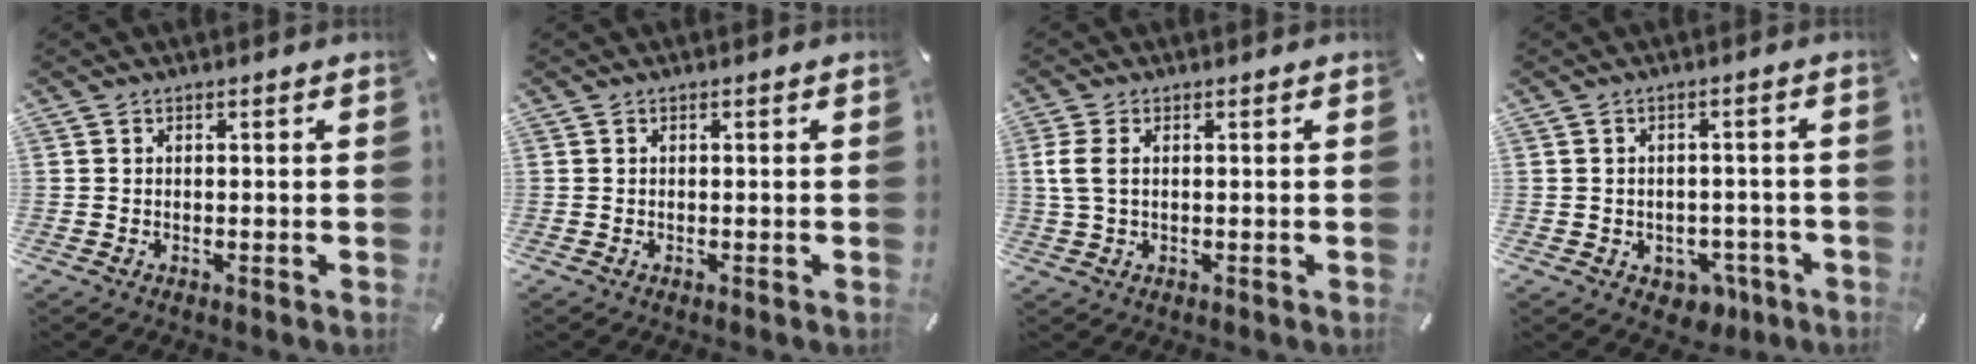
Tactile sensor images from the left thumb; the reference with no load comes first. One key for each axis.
{"total": 0.0}
{"total": 3.9, "fx": 0.6, "fy": 1.9, "fz": 3.3, "tx": -0.081, "ty": -0.001, "tz": 0.007}
{"total": 4.6, "fx": -1.6, "fy": 3.9, "fz": 1.7, "tx": -0.022, "ty": 0.014, "tz": -0.028}